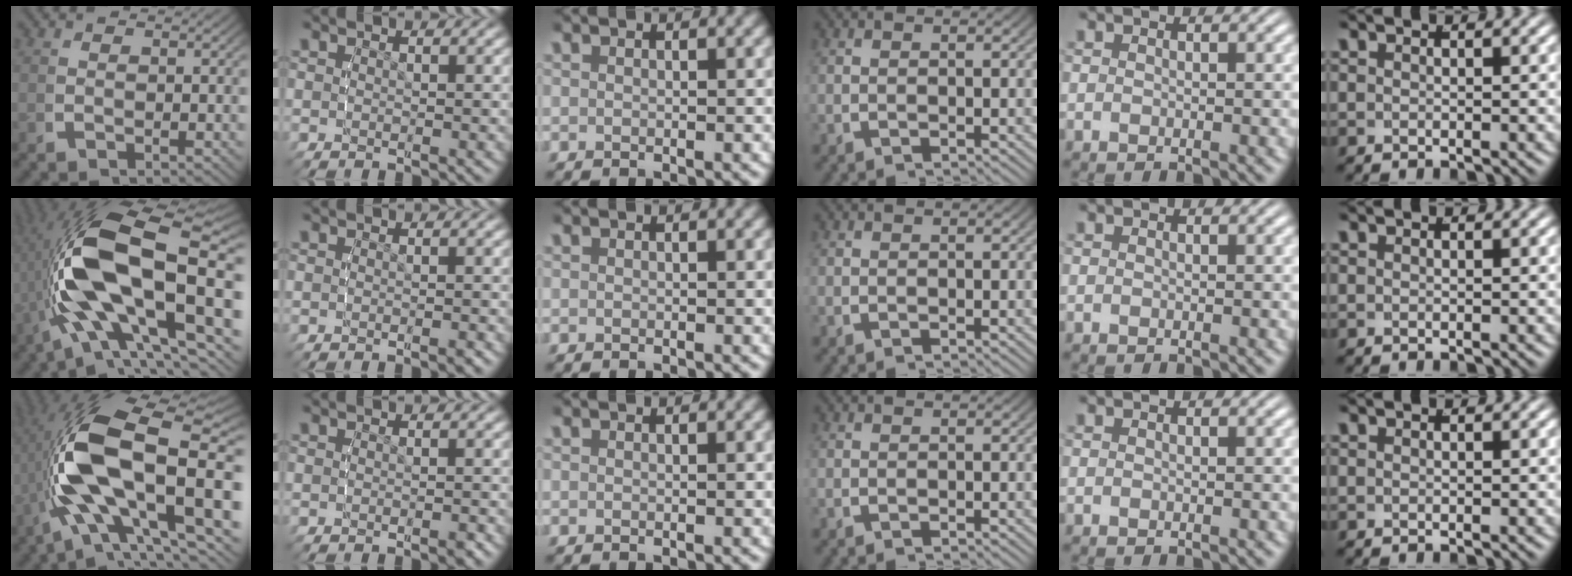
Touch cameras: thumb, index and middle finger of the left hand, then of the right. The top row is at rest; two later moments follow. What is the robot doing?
{"motion": "lift_and_place", "object": "button"}